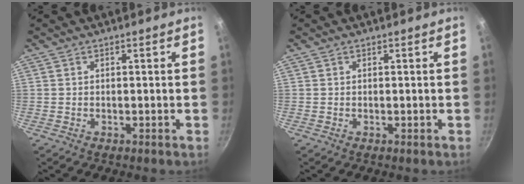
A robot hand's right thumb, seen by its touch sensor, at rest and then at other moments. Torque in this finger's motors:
{"motor_torque": [-0.25, 0.03, -0.30, 0.09, 0.00]}